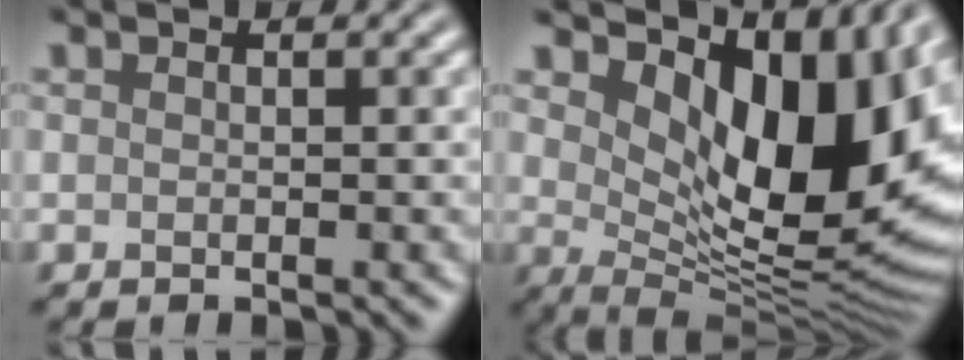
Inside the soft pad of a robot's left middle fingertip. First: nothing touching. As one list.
[{"total": 13.5, "force": [4.3, 6.5, 11.0], "torque": [-0.145, -0.005, 0.075]}]